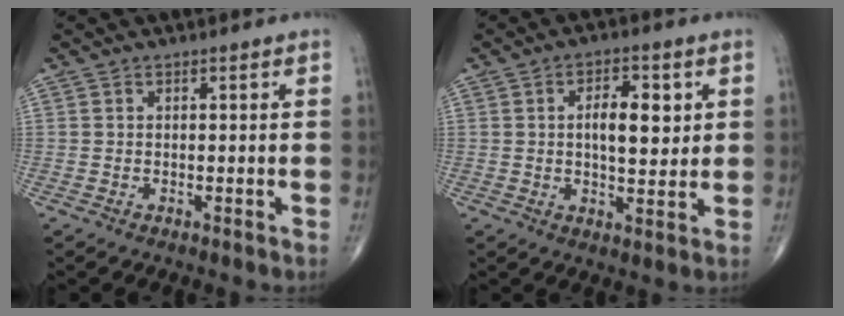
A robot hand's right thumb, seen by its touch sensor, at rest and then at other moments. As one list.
[{"total": 8.0, "force": [1.7, 3.8, 6.8], "torque": [-0.087, -0.008, 0.025]}]